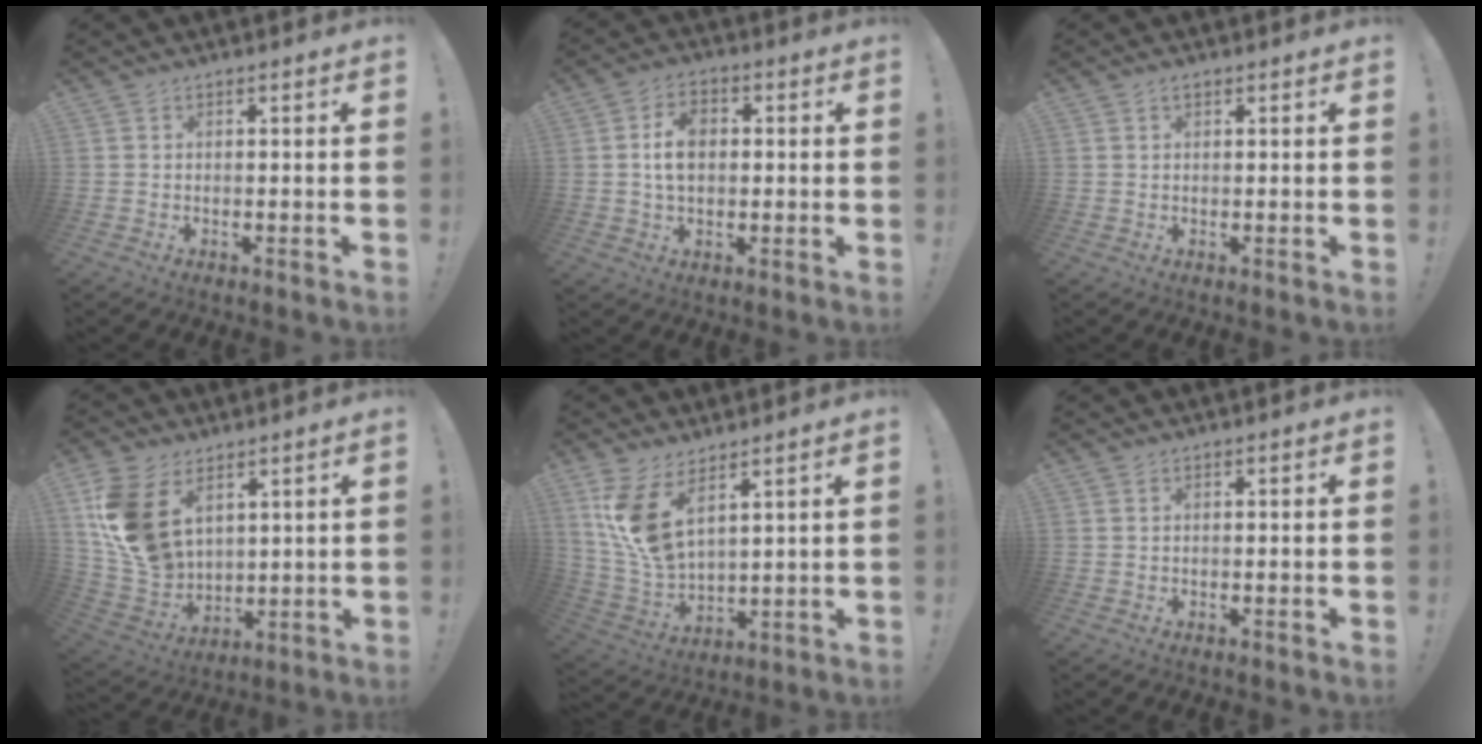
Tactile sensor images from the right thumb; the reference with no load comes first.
{"total": 8.4, "force": [0.7, 5.9, 5.9], "torque": [-0.095, 0.009, 0.012]}
{"total": 1.0, "force": [0.7, 0.5, 0.6], "torque": [-0.006, -0.002, 0.011]}
{"total": 16.3, "force": [6.7, 10.9, 10.1], "torque": [-0.211, -0.039, 0.130]}
{"total": 11.9, "force": [7.0, 5.2, 8.2], "torque": [-0.173, -0.051, 0.133]}
{"total": 0.0}